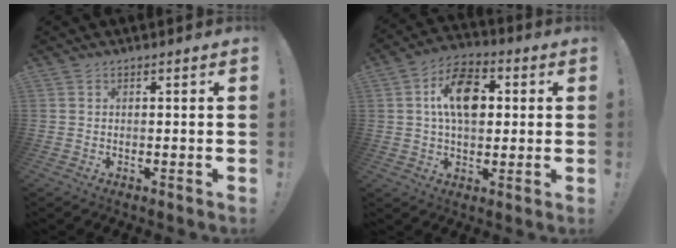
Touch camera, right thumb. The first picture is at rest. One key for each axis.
{"total": 13.8, "fx": 2.5, "fy": 8.6, "fz": 10.5, "tx": -0.161, "ty": 0.016, "tz": 0.048}